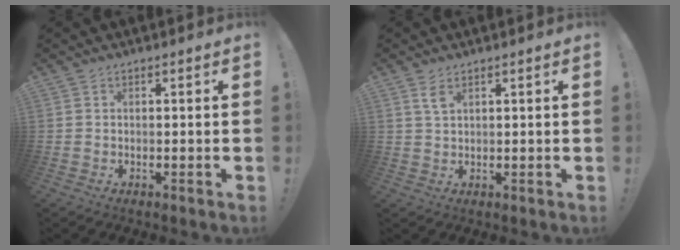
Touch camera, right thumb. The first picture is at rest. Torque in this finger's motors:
{"motor_torque": [0.46, 0.29, 0.20, -0.13, 0.00]}